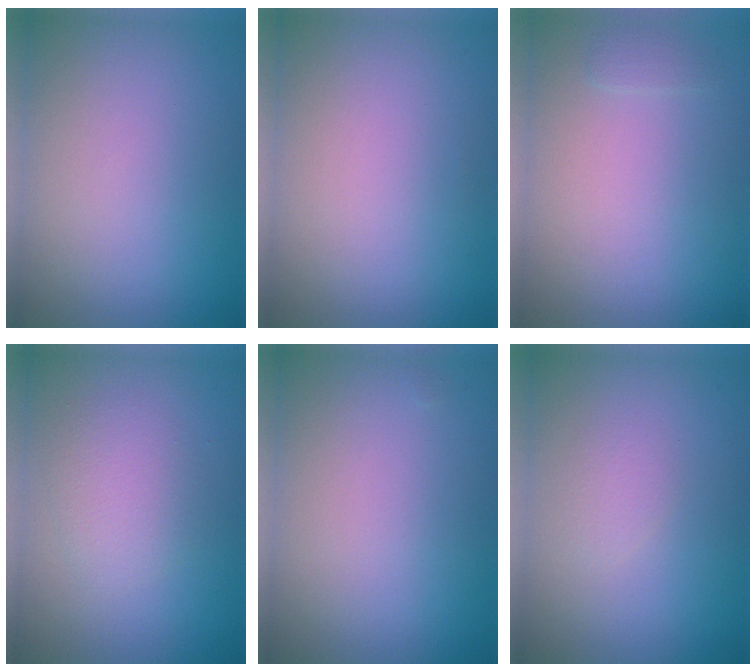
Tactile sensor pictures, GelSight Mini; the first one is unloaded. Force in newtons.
{"total": 0.0}
{"total": 0.7, "press": 0.7, "slide": 0.1}
{"total": 2.4, "press": 2.4, "slide": 0.0}
{"total": 0.0}
{"total": 1.0, "press": 1.0, "slide": 0.0}